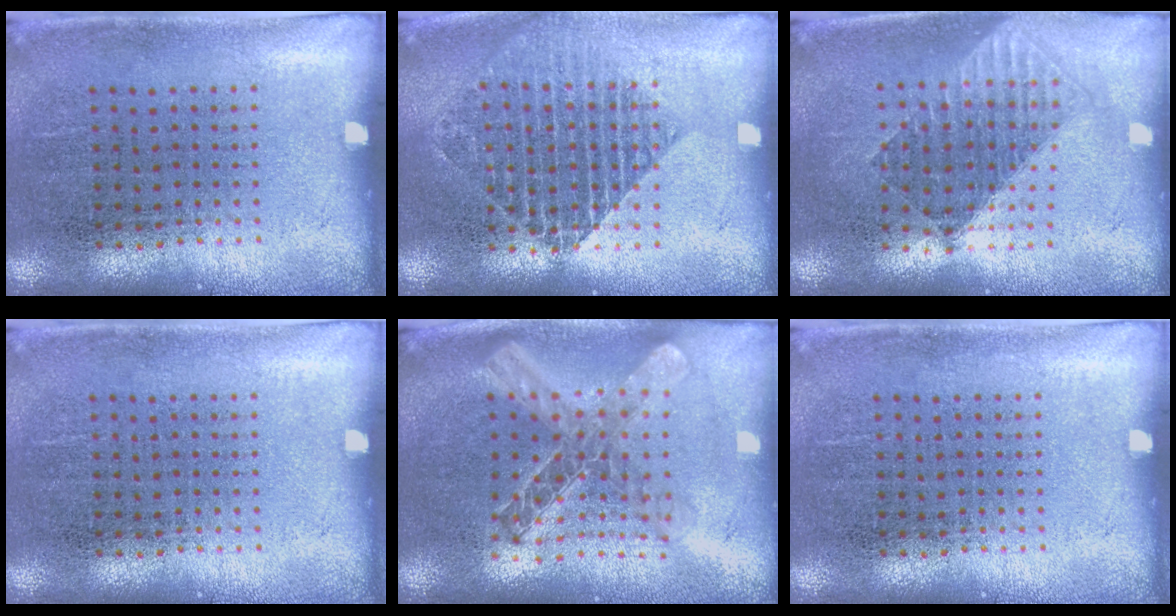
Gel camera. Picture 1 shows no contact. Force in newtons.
{"total": 1.7, "press": 1.4, "slide": 0.8}
{"total": 1.5, "press": 1.3, "slide": 0.8}
{"total": 0.0}
{"total": 2.2, "press": 1.8, "slide": 1.2}
{"total": 0.0}